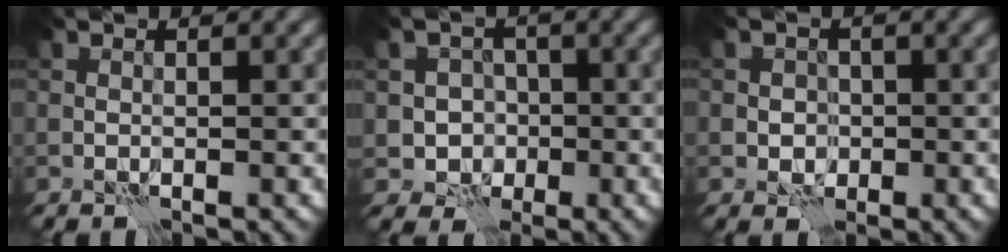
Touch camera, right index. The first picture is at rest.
{"total": 3.2, "force": [-0.9, 2.9, 0.9], "torque": [0.006, 0.002, -0.030]}
{"total": 1.8, "force": [-0.5, 1.6, 0.7], "torque": [-0.003, -0.001, -0.017]}